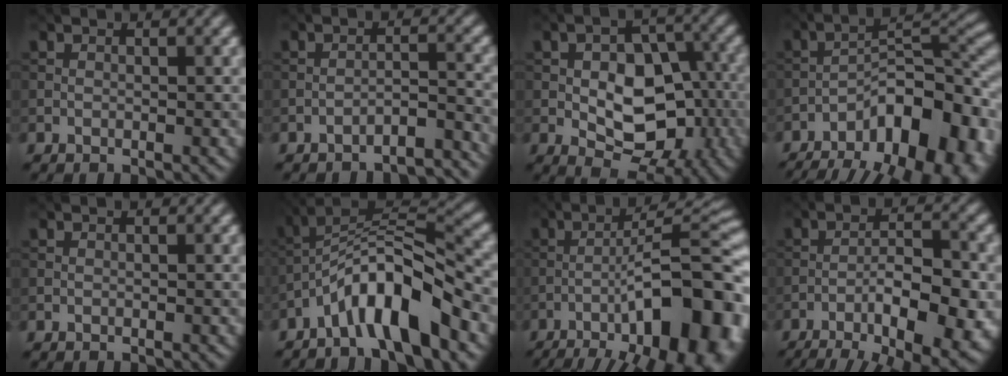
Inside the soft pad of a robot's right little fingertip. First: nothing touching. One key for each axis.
{"total": 4.0, "fx": -3.7, "fy": 0.6, "fz": 1.5, "tx": -0.021, "ty": 0.007, "tz": -0.054}
{"total": 8.8, "fx": -1.5, "fy": 5.4, "fz": 6.7, "tx": -0.108, "ty": 0.003, "tz": -0.022}
{"total": 17.1, "fx": -10.0, "fy": 6.9, "fz": 12.1, "tx": -0.169, "ty": 0.004, "tz": -0.157}
{"total": 0.0}
{"total": 9.1, "fx": -5.2, "fy": 2.5, "fz": 7.1, "tx": -0.116, "ty": 0.020, "tz": -0.099}
{"total": 17.5, "fx": -8.1, "fy": 5.3, "fz": 14.6, "tx": -0.181, "ty": 0.019, "tz": -0.117}
{"total": 12.3, "fx": -6.9, "fy": 3.8, "fz": 9.5, "tx": -0.137, "ty": -0.002, "tz": -0.090}